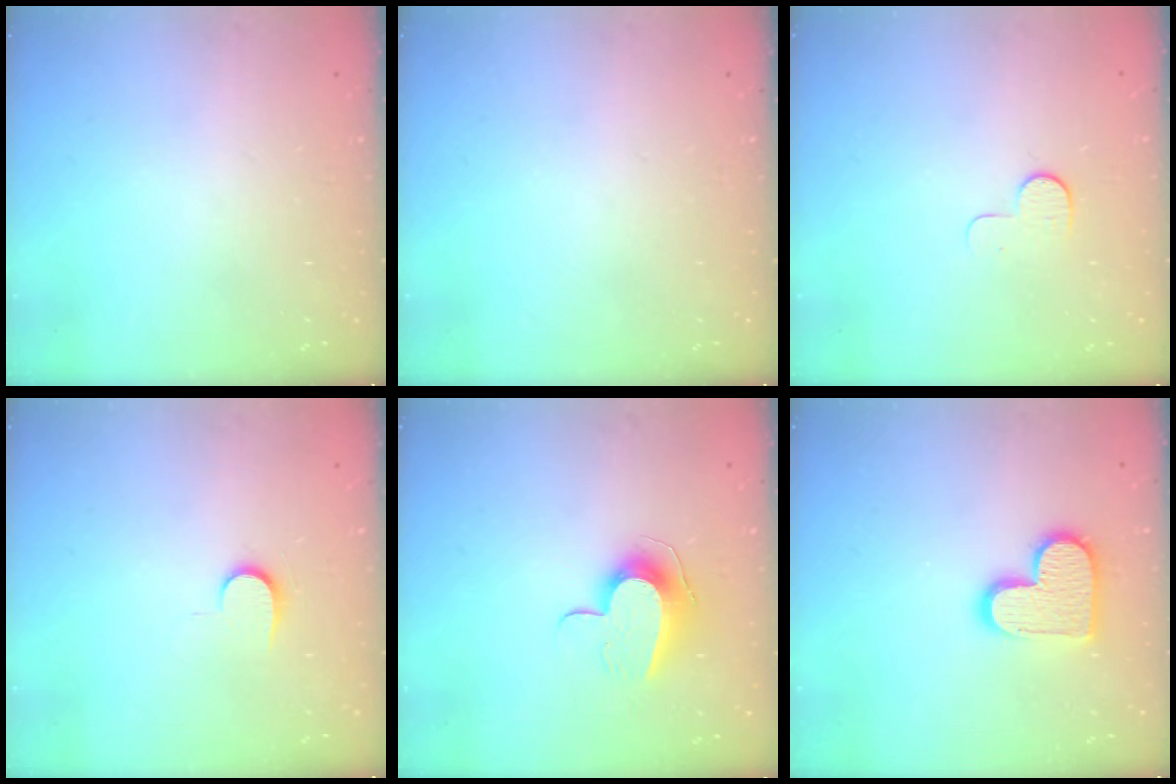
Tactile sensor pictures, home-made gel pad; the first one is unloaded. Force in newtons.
{"total": 0.0}
{"total": 7.6, "press": 7.5, "slide": 0.7}
{"total": 6.9, "press": 6.9, "slide": 0.8}
{"total": 11.2, "press": 11.1, "slide": 0.5}
{"total": 13.5, "press": 13.5, "slide": 0.8}